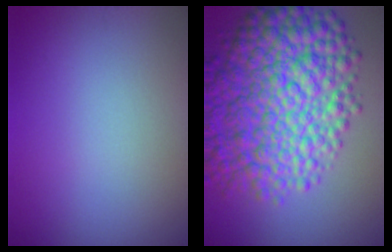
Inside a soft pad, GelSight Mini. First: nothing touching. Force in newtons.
{"total": 11.5, "press": 11.4, "slide": 0.2}